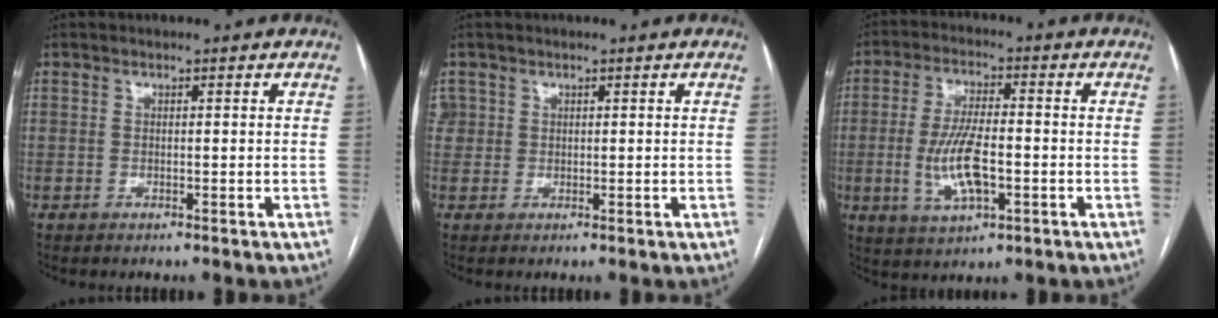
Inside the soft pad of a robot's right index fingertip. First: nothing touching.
{"total": 2.8, "force": [1.0, 2.6, 0.4], "torque": [-0.002, 0.013, 0.021]}
{"total": 9.7, "force": [-2.0, 3.2, 8.9], "torque": [-0.184, -0.002, -0.031]}